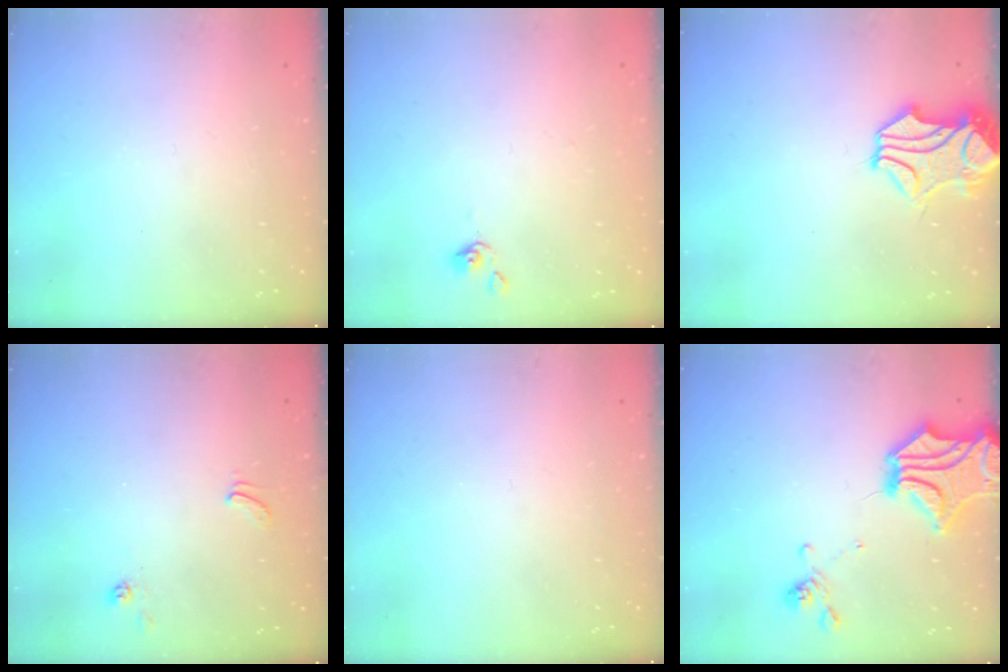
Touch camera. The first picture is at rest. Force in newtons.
{"total": 0.0}
{"total": 2.4, "press": 2.0, "slide": 1.3}
{"total": 2.3, "press": 2.3, "slide": 0.4}
{"total": 0.0}
{"total": 7.2, "press": 6.6, "slide": 2.8}